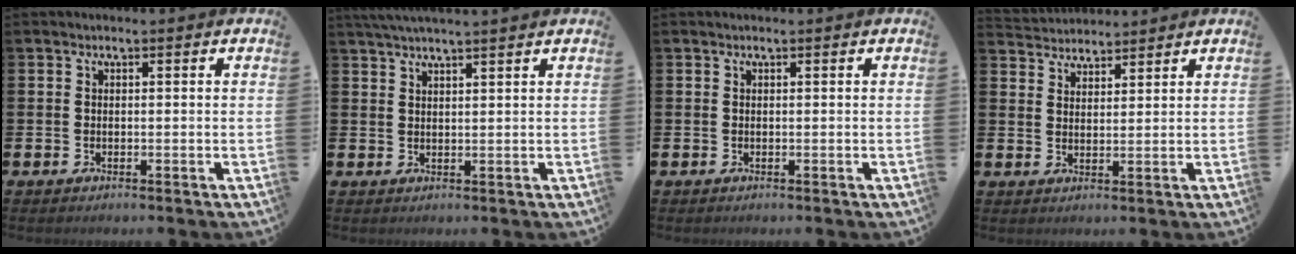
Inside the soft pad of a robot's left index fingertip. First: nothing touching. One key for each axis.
{"total": 2.9, "fx": 2.8, "fy": -0.4, "fz": 0.8, "tx": -0.028, "ty": -0.004, "tz": 0.053}
{"total": 0.0}
{"total": 3.5, "fx": 3.4, "fy": 0.7, "fz": -0.6, "tx": -0.001, "ty": -0.017, "tz": 0.062}